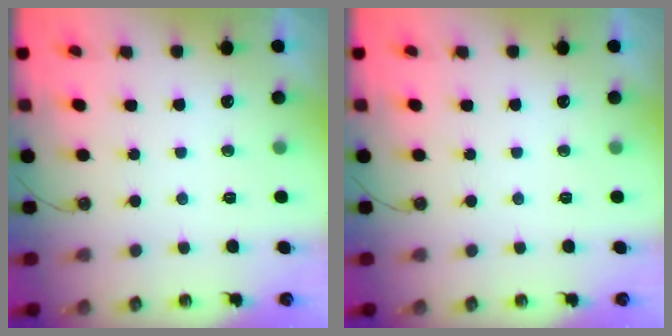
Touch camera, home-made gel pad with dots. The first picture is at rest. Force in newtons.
{"total": 0.0}